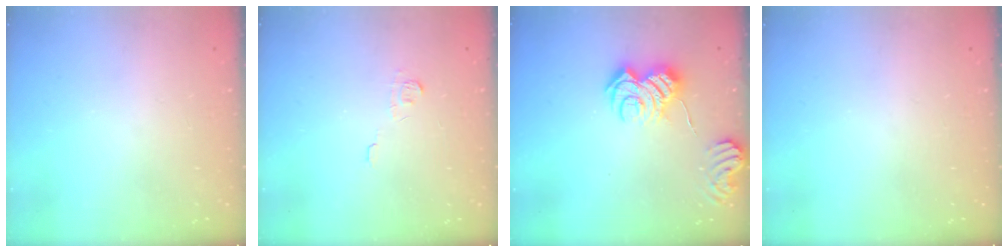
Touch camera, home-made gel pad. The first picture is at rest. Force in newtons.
{"total": 3.5, "press": 3.5, "slide": 0.2}
{"total": 9.7, "press": 9.7, "slide": 0.7}
{"total": 0.0}